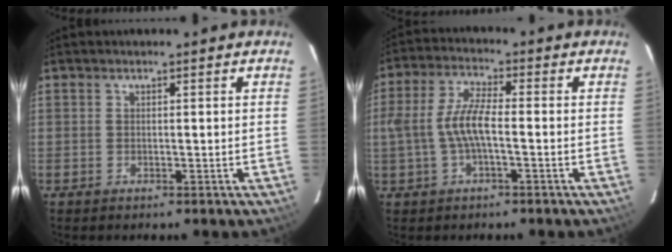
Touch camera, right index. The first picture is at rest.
{"total": 7.8, "force": [-1.3, 2.2, 7.4], "torque": [-0.154, 0.008, -0.024]}